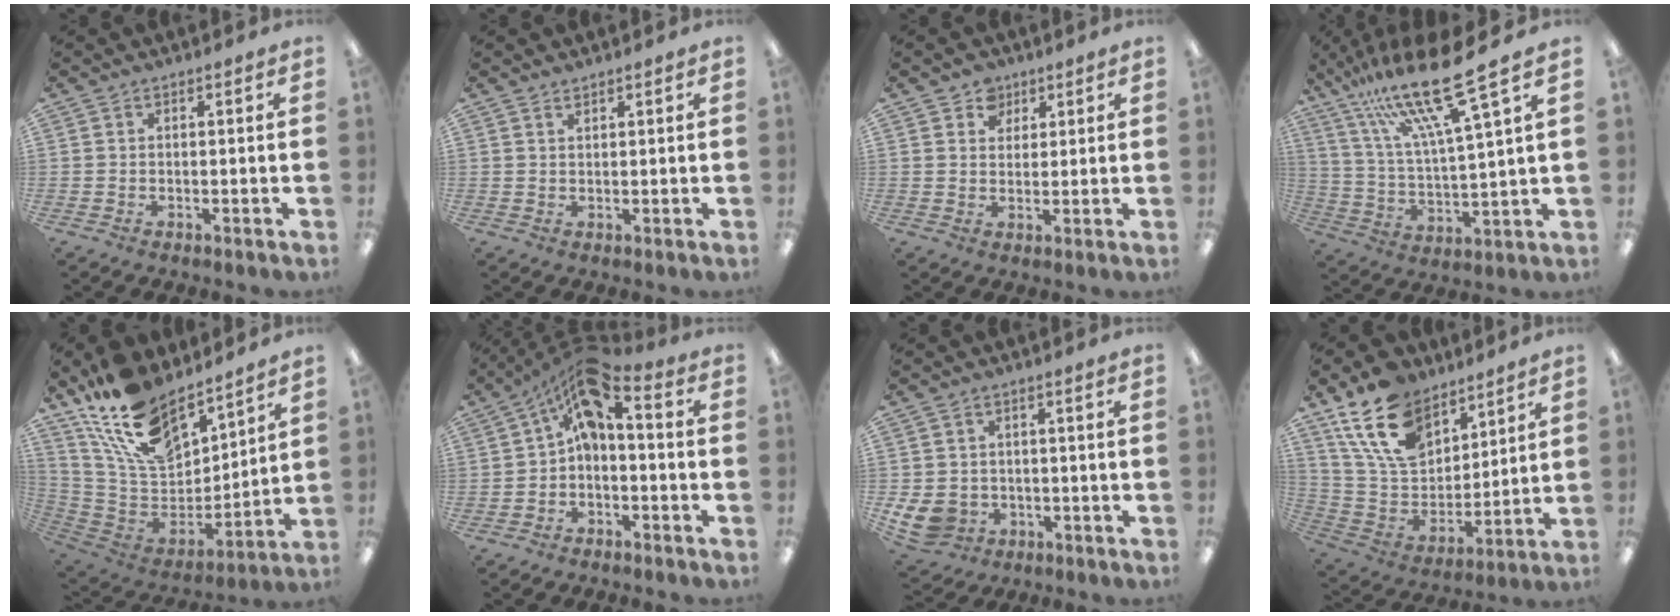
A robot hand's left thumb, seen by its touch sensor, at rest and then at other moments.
{"total": 1.2, "force": [1.2, 0.2, -0.1], "torque": [0.000, 0.000, 0.022]}
{"total": 5.0, "force": [3.4, 3.6, 0.4], "torque": [0.000, -0.007, 0.059]}
{"total": 21.7, "force": [15.2, 3.4, 15.1], "torque": [-0.292, -0.087, 0.242]}
{"total": 18.8, "force": [14.6, 8.6, 8.2], "torque": [-0.171, -0.089, 0.271]}
{"total": 9.4, "force": [3.6, 4.0, 7.7], "torque": [-0.123, -0.020, 0.067]}
{"total": 6.4, "force": [-1.8, 5.6, 2.5], "torque": [-0.070, 0.009, -0.033]}
{"total": 18.1, "force": [11.9, 10.8, 8.4], "torque": [-0.172, -0.045, 0.227]}